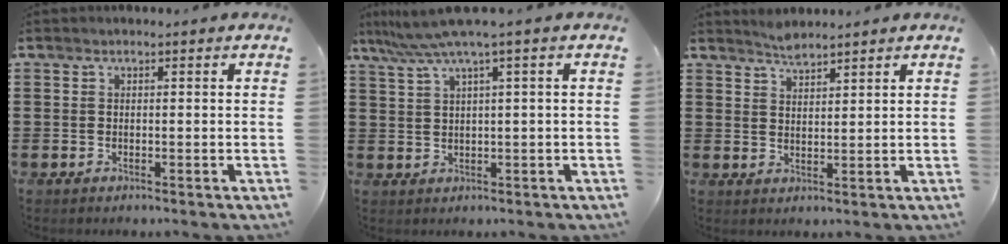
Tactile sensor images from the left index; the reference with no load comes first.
{"total": 4.8, "force": [2.6, -0.4, 4.1], "torque": [-0.092, -0.013, 0.041]}
{"total": 2.9, "force": [2.7, 0.4, 0.8], "torque": [-0.021, -0.001, 0.052]}